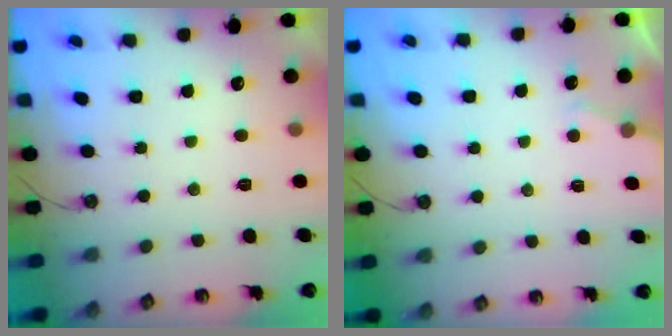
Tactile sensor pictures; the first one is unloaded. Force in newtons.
{"total": 3.1, "press": 3.0, "slide": 0.5}